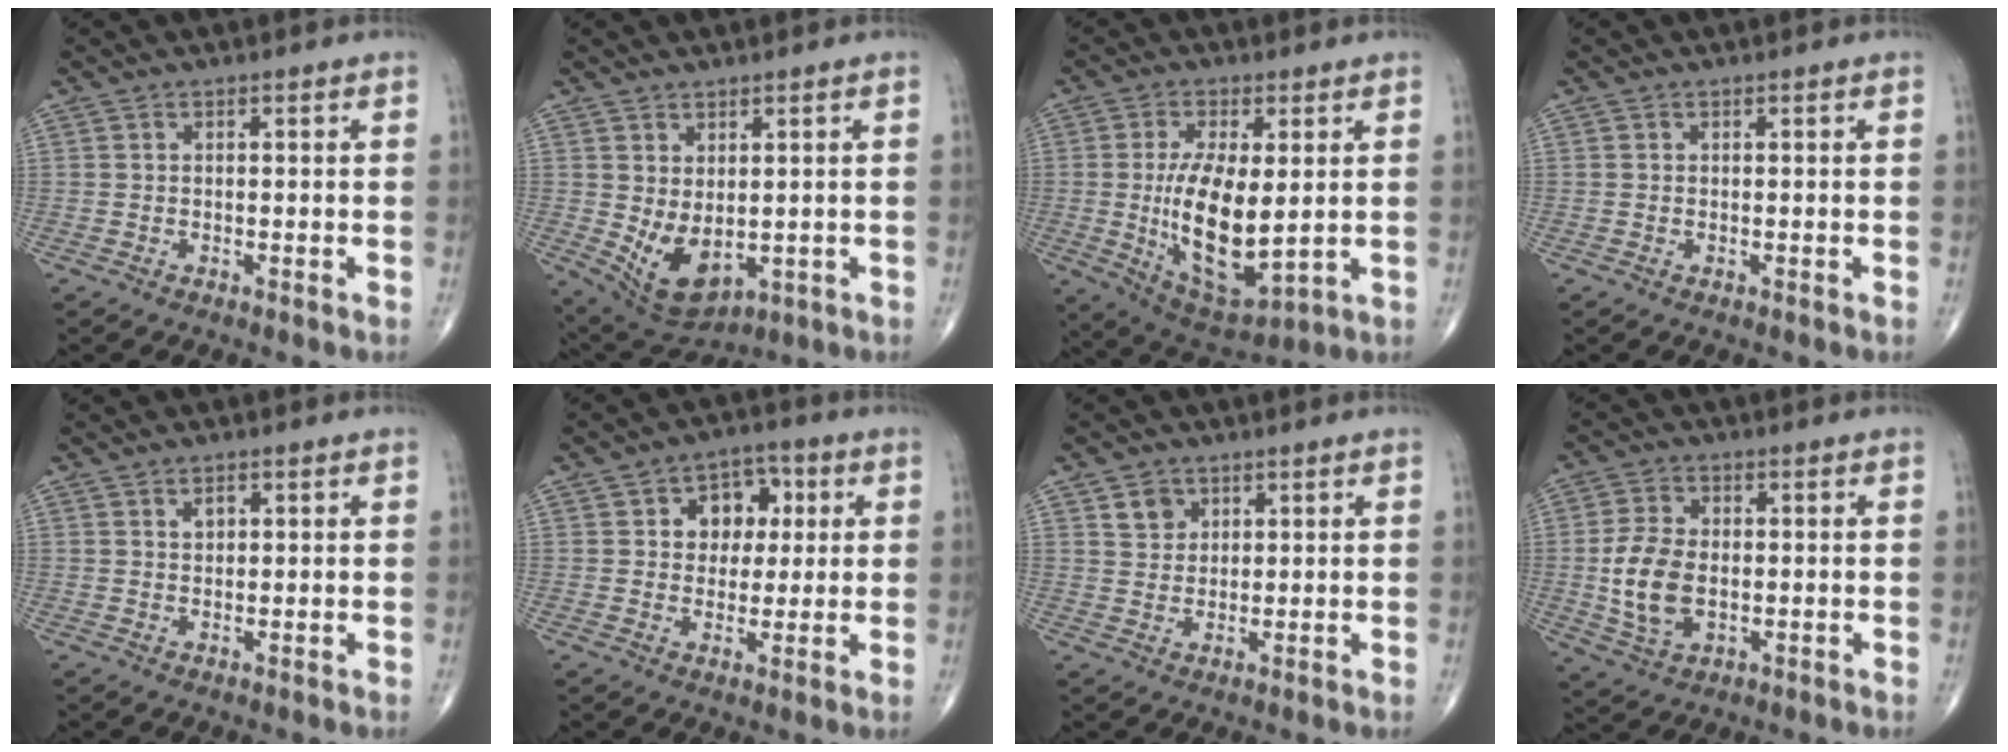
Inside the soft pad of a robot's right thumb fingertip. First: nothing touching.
{"total": 8.8, "force": [-0.4, 5.4, 7.0], "torque": [-0.108, -0.011, 0.021]}
{"total": 15.1, "force": [0.0, 6.3, 13.7], "torque": [-0.240, -0.024, 0.016]}
{"total": 0.0}
{"total": 1.2, "force": [0.5, 0.9, 0.5], "torque": [-0.001, -0.001, 0.006]}
{"total": 8.6, "force": [2.1, 6.6, 5.2], "torque": [-0.026, 0.006, 0.027]}
{"total": 3.7, "force": [2.0, 3.0, 1.1], "torque": [-0.002, -0.014, 0.037]}
{"total": 10.3, "force": [-0.8, 6.4, 8.0], "torque": [-0.153, 0.001, -0.011]}